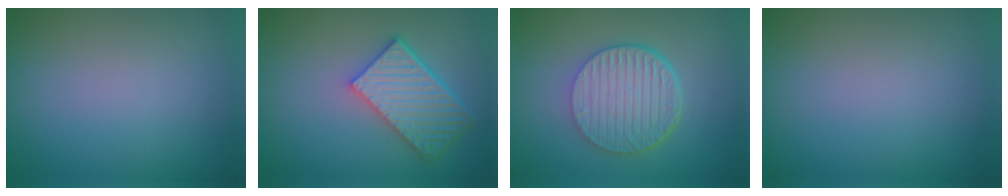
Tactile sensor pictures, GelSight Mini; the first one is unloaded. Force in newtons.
{"total": 5.4, "press": 4.7, "slide": 2.6}
{"total": 6.7, "press": 4.6, "slide": 4.9}
{"total": 0.0}